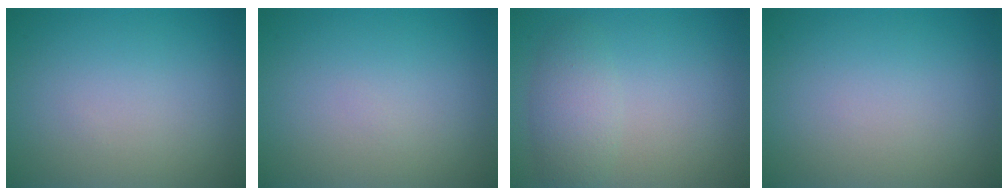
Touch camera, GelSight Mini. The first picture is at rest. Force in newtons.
{"total": 0.0}
{"total": 2.7, "press": 2.7, "slide": 0.2}
{"total": 0.0}